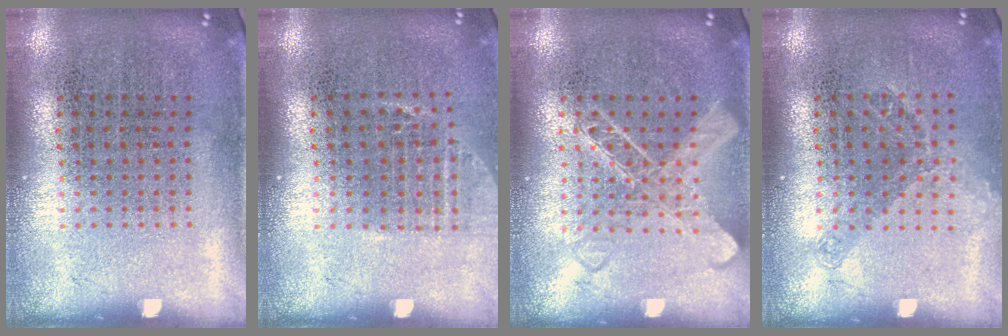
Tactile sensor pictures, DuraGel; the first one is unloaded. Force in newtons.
{"total": 1.0, "press": 0.9, "slide": 0.5}
{"total": 2.5, "press": 2.4, "slide": 0.5}
{"total": 1.2, "press": 0.9, "slide": 0.8}